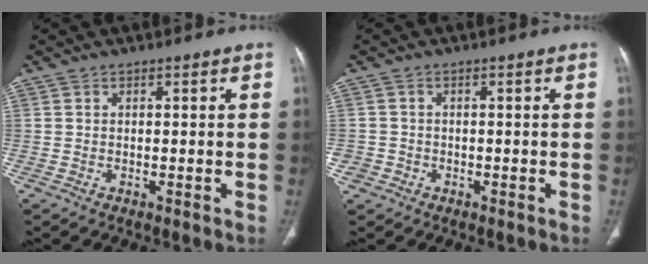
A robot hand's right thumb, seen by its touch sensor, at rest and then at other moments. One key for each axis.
{"total": 2.3, "fx": -0.9, "fy": 2.2, "fz": 0.1, "tx": 0.010, "ty": 0.011, "tz": -0.019}